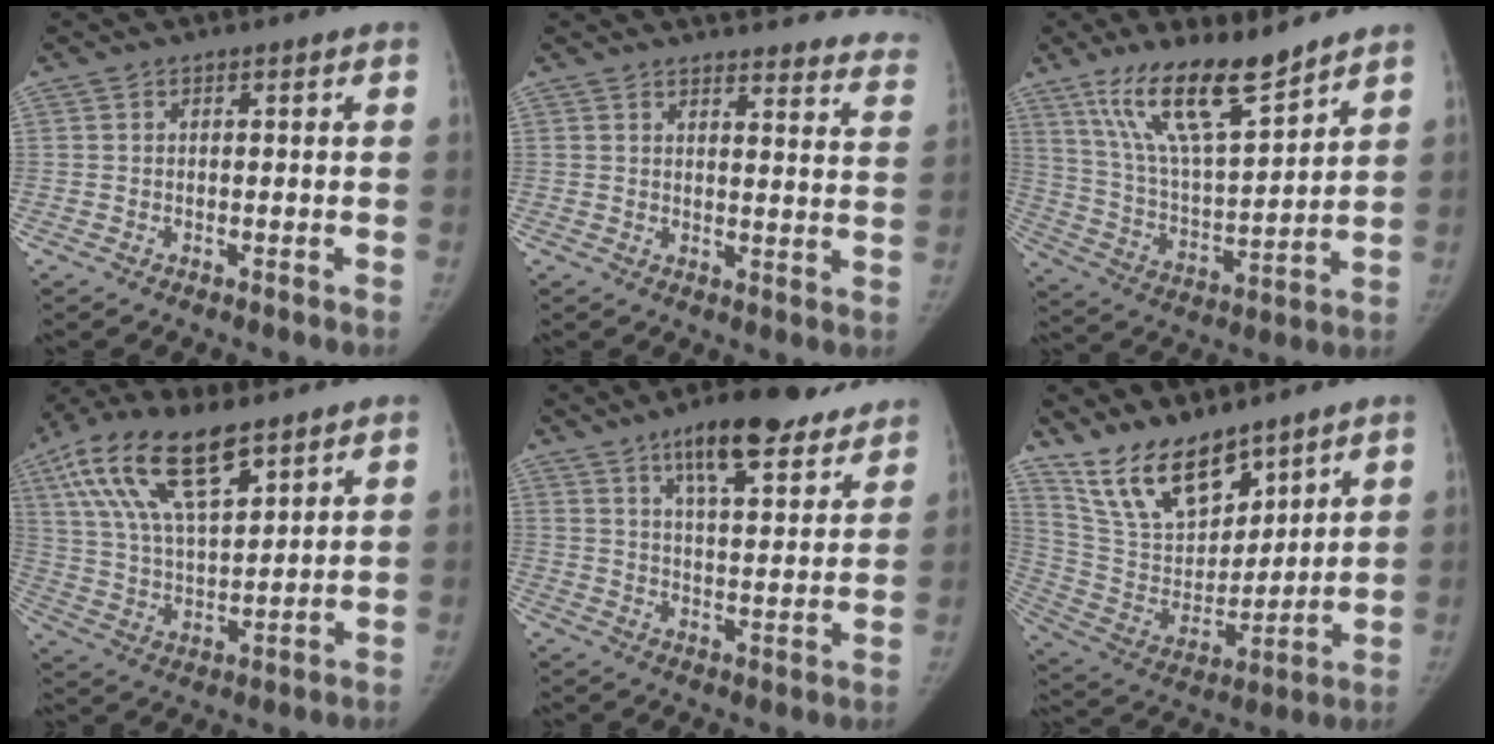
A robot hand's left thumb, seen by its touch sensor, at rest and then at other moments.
{"total": 23.2, "force": [21.8, 4.6, 6.5], "torque": [-0.050, -0.138, 0.228]}
{"total": 16.5, "force": [11.7, 4.2, 10.9], "torque": [-0.172, -0.065, 0.228]}
{"total": 18.4, "force": [10.1, 7.7, 13.3], "torque": [-0.236, -0.020, 0.192]}
{"total": 15.4, "force": [10.7, 4.9, 10.0], "torque": [-0.113, -0.042, 0.163]}
{"total": 16.0, "force": [12.3, 7.1, 7.5], "torque": [-0.096, -0.070, 0.244]}